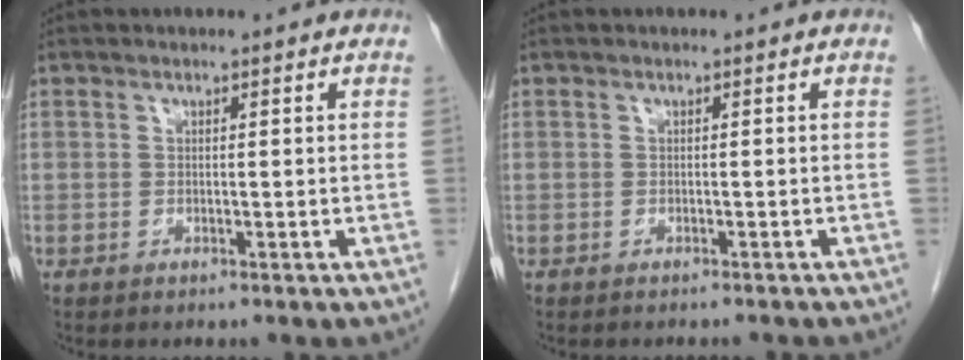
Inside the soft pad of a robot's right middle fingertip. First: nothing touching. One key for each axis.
{"total": 3.3, "fx": -3.1, "fy": 0.4, "fz": 1.0, "tx": -0.015, "ty": -0.007, "tz": -0.036}